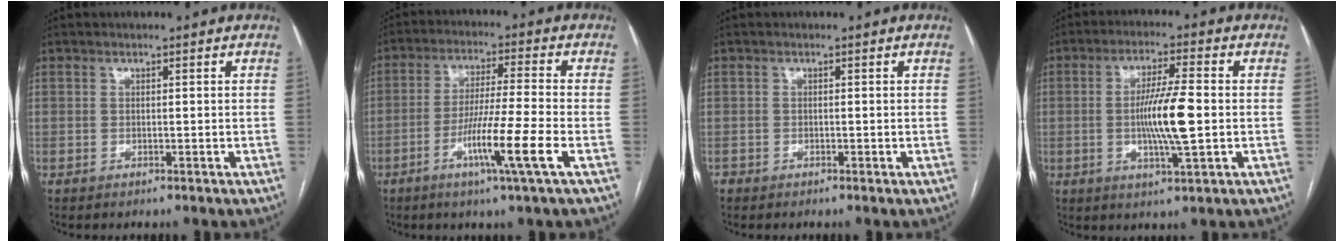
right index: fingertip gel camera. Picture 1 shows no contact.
{"total": 10.1, "force": [-4.1, -1.4, 9.1], "torque": [-0.168, -0.017, -0.079]}
{"total": 0.8, "force": [-0.4, 0.7, -0.1], "torque": [0.003, 0.005, -0.012]}
{"total": 9.1, "force": [-0.8, 0.5, 9.1], "torque": [-0.168, -0.003, -0.018]}